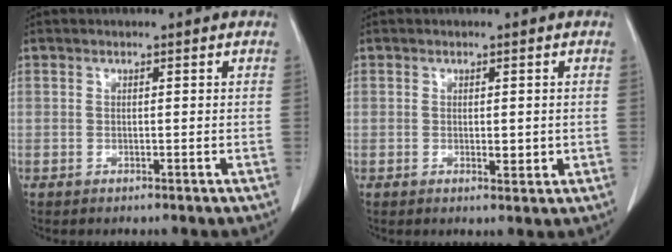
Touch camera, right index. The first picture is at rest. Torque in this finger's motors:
{"motor_torque": [-0.56, 0.88, -0.07, 0.00]}